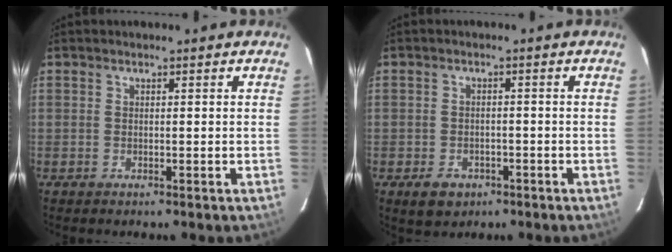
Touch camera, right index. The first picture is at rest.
{"total": 4.8, "force": [-2.7, 3.5, 2.0], "torque": [-0.047, 0.002, -0.034]}